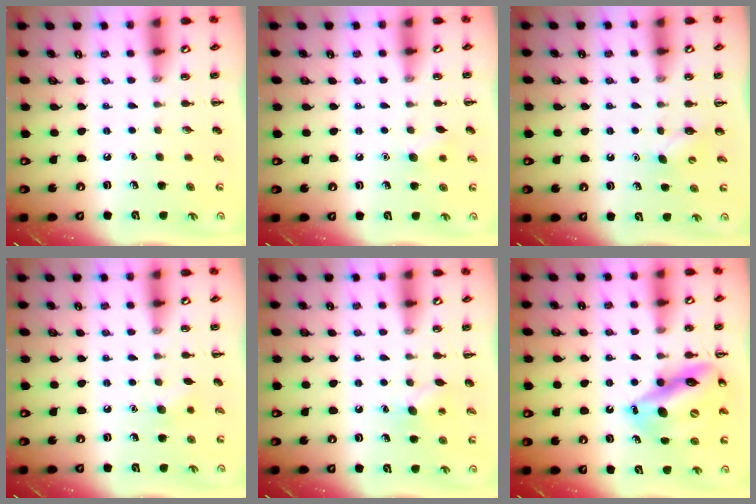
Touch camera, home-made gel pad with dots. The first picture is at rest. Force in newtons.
{"total": 6.8, "press": 6.5, "slide": 1.9}
{"total": 3.0, "press": 2.9, "slide": 0.7}
{"total": 5.9, "press": 5.6, "slide": 1.6}
{"total": 6.4, "press": 6.3, "slide": 1.4}
{"total": 15.5, "press": 14.7, "slide": 4.8}